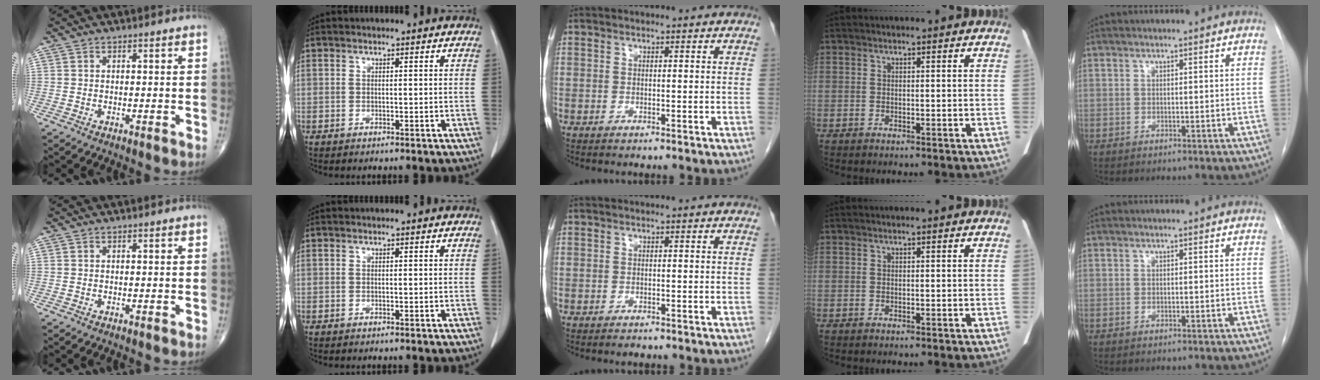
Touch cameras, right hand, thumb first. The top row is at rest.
{"middle": {"total": 0.7, "force": [-0.6, 0.2, 0.2], "torque": [-0.009, -0.002, -0.007]}}